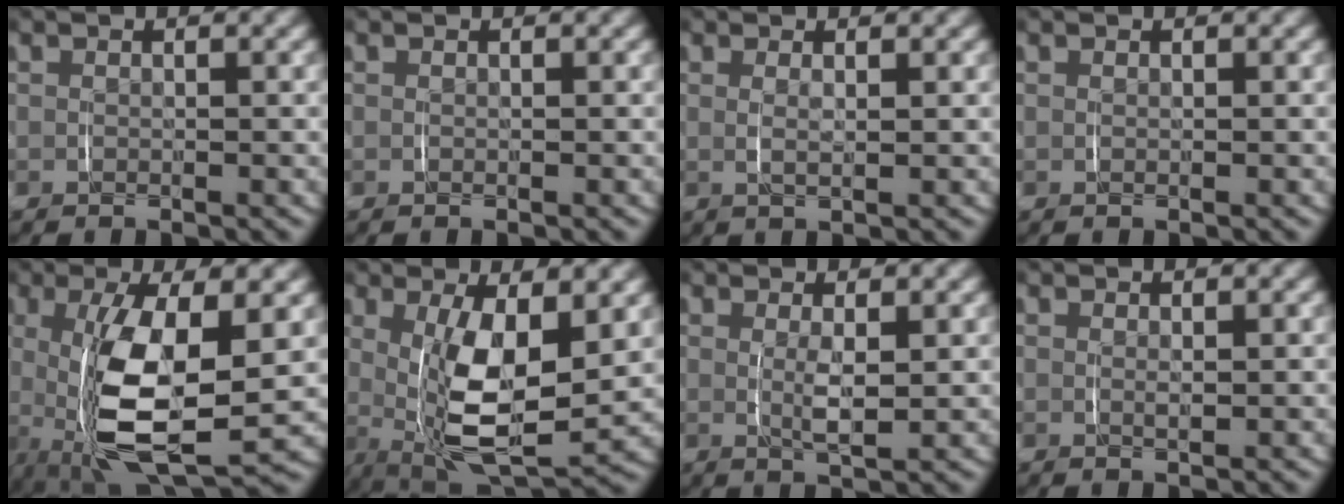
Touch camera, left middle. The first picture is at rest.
{"total": 0.0}
{"total": 1.5, "force": [0.6, 0.1, 1.4], "torque": [-0.027, -0.005, 0.015]}
{"total": 0.0}
{"total": 9.9, "force": [-0.4, 4.4, 8.9], "torque": [-0.198, -0.032, 0.012]}
{"total": 8.7, "force": [-0.2, 4.1, 7.7], "torque": [-0.156, -0.032, 0.013]}
{"total": 2.4, "force": [0.4, 0.4, 2.4], "torque": [-0.046, -0.009, 0.013]}
{"total": 0.7, "force": [0.3, 0.0, 0.6], "torque": [-0.012, -0.003, 0.008]}